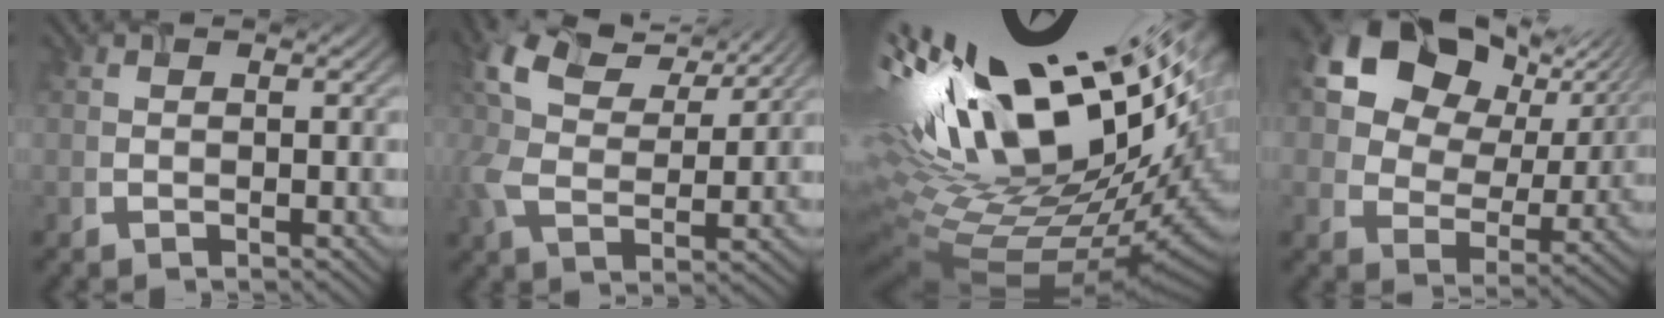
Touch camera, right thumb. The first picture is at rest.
{"total": 9.0, "force": [5.7, 4.3, 5.6], "torque": [-0.147, 0.016, 0.115]}
{"total": 19.9, "force": [6.7, 9.1, 16.3], "torque": [-0.291, -0.007, 0.165]}
{"total": 17.0, "force": [8.6, 11.4, 9.1], "torque": [-0.175, 0.043, 0.130]}